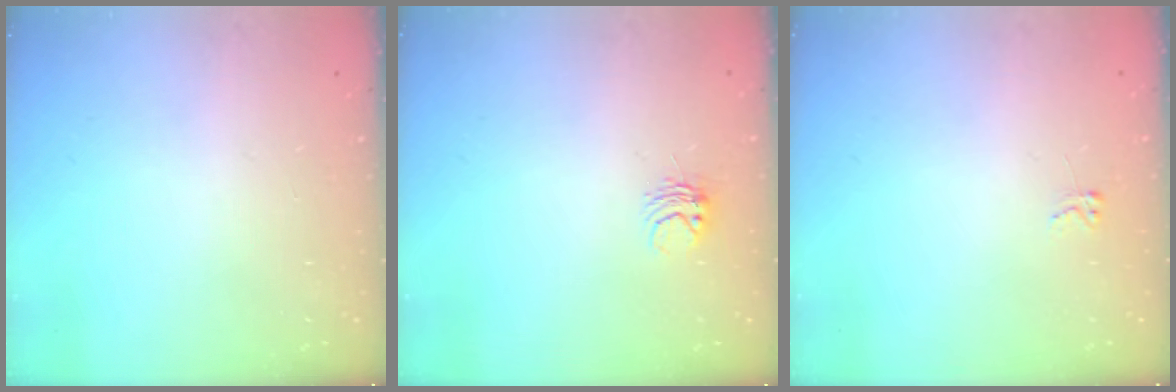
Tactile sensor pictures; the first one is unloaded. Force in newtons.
{"total": 3.9, "press": 3.9, "slide": 0.4}
{"total": 2.6, "press": 2.6, "slide": 0.4}